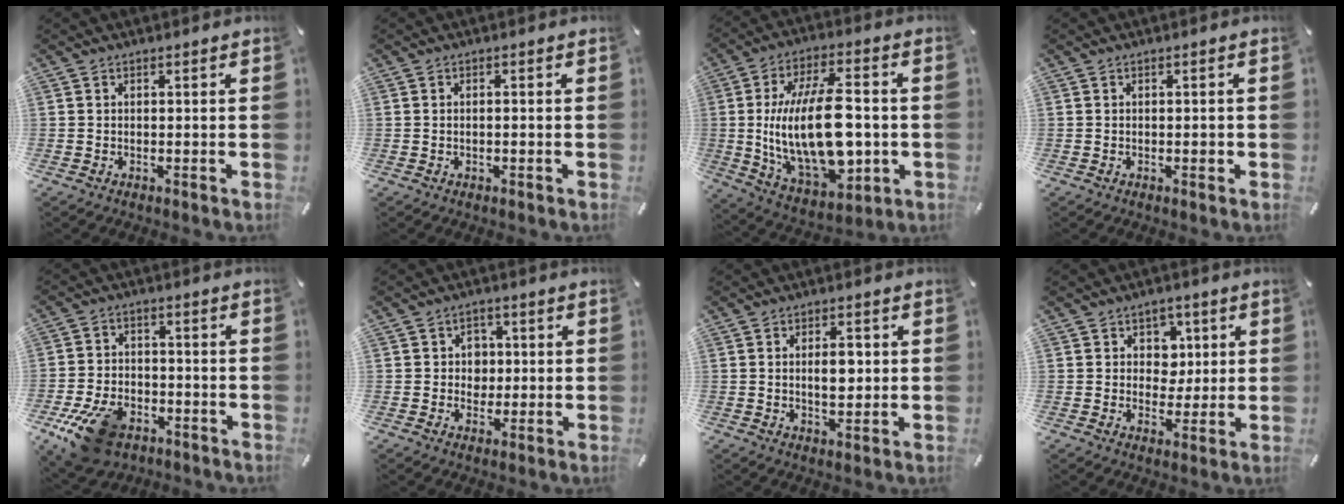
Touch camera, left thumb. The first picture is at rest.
{"total": 0.7, "force": [-0.2, 0.2, 0.7], "torque": [-0.013, -0.002, -0.003]}
{"total": 23.6, "force": [-0.8, 12.3, 20.1], "torque": [-0.398, -0.011, -0.006]}
{"total": 1.1, "force": [-0.2, 0.5, 1.0], "torque": [-0.017, -0.001, -0.004]}
{"total": 12.9, "force": [-7.1, 7.9, 7.4], "torque": [-0.146, 0.039, -0.122]}
{"total": 4.8, "force": [0.1, 4.5, 1.5], "torque": [-0.015, 0.001, -0.003]}
{"total": 6.1, "force": [0.5, 3.2, 5.1], "torque": [-0.075, 0.001, 0.002]}
{"total": 6.7, "force": [1.6, 6.1, 2.3], "torque": [-0.026, -0.001, 0.024]}